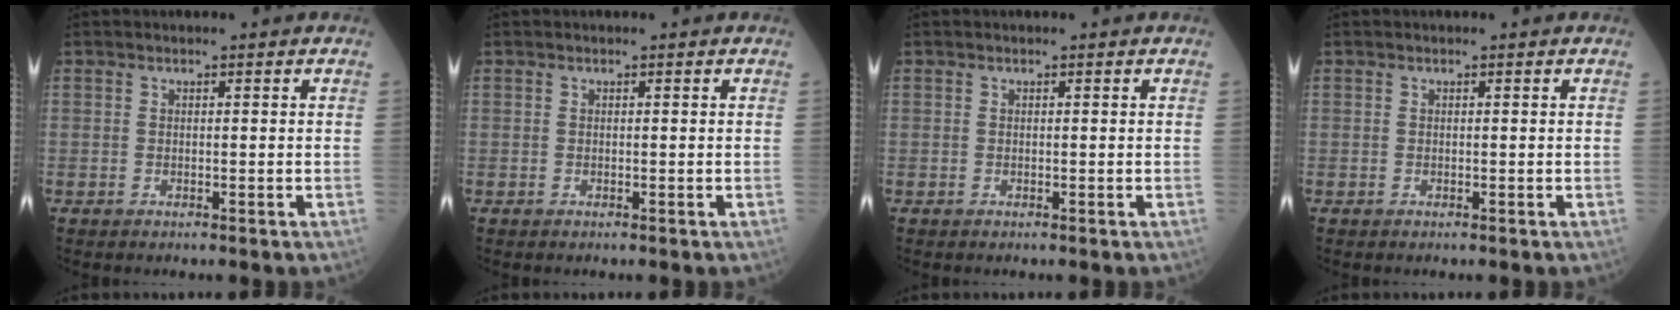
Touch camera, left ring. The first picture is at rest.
{"total": 0.0}
{"total": 0.0}
{"total": 0.0}